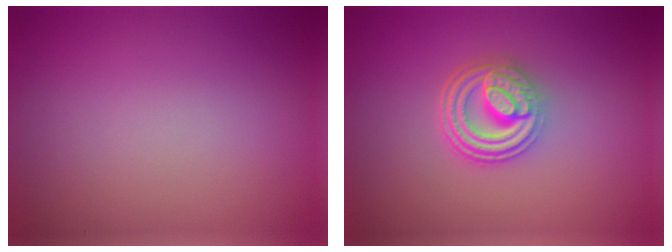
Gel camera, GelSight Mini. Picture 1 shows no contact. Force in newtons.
{"total": 4.7, "press": 3.5, "slide": 3.0}